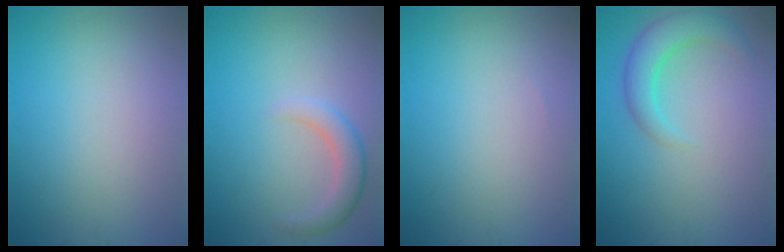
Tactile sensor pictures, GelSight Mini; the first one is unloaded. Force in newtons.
{"total": 2.8, "press": 2.8, "slide": 0.1}
{"total": 0.0}
{"total": 3.7, "press": 3.7, "slide": 0.3}